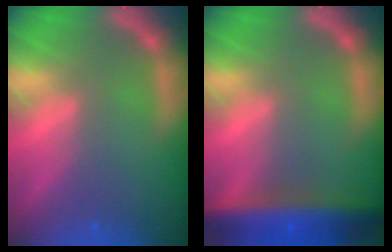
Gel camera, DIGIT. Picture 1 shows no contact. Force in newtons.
{"total": 8.0}